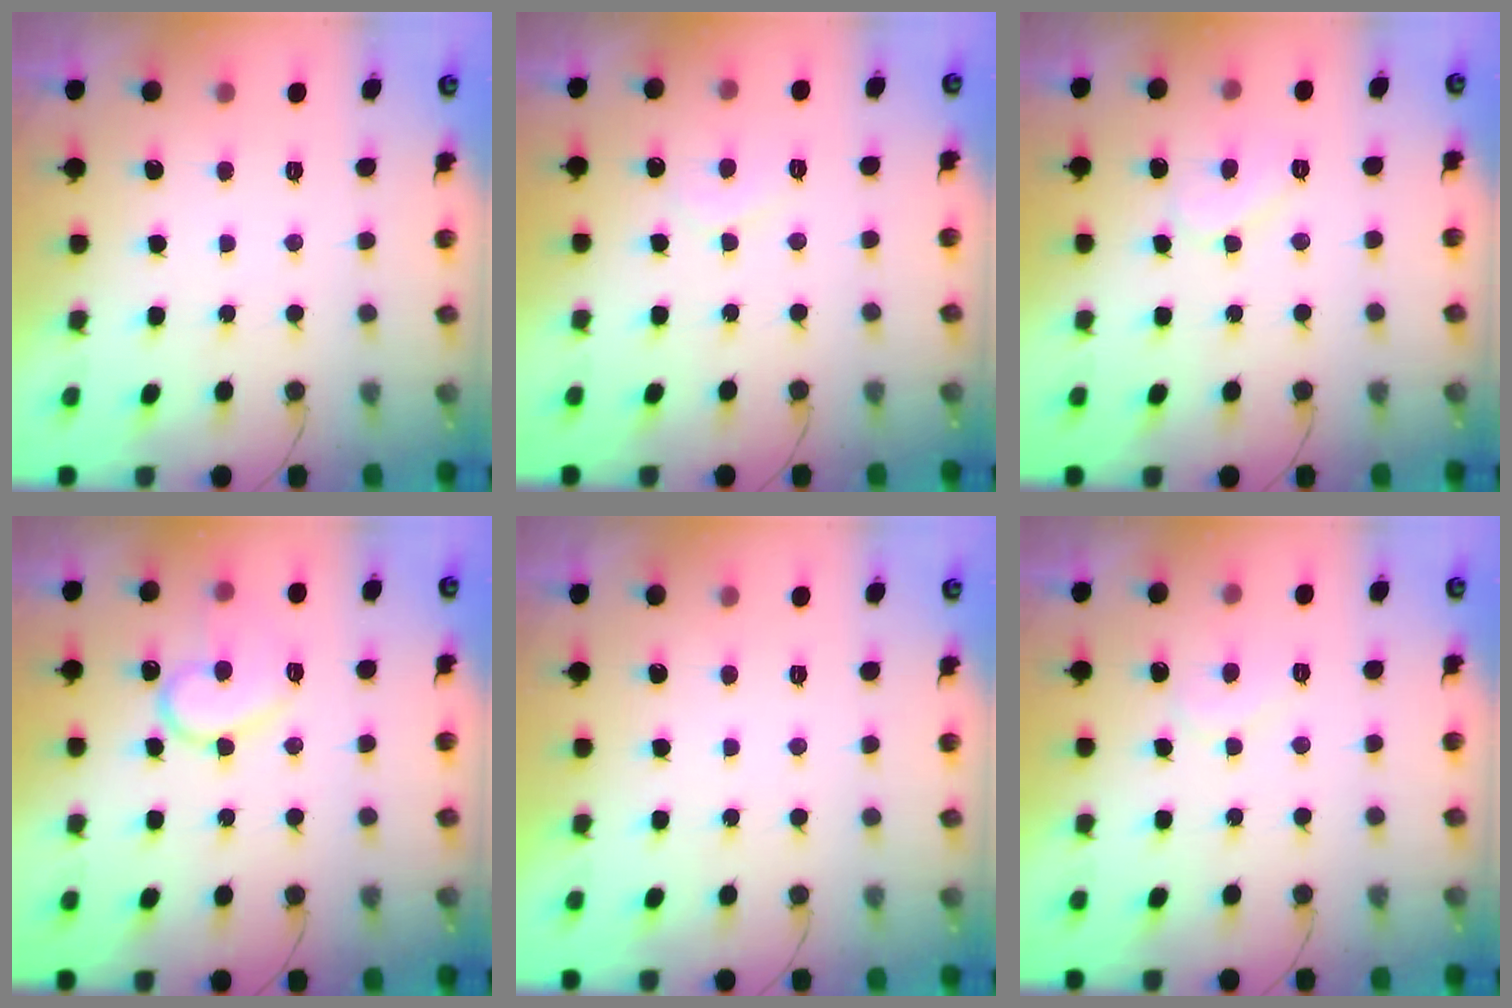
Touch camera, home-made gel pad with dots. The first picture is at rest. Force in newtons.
{"total": 5.1, "press": 5.1, "slide": 0.5}
{"total": 5.2, "press": 5.2, "slide": 0.1}
{"total": 13.4, "press": 13.4, "slide": 1.2}
{"total": 1.7, "press": 1.7, "slide": 0.1}
{"total": 6.1, "press": 6.1, "slide": 0.5}